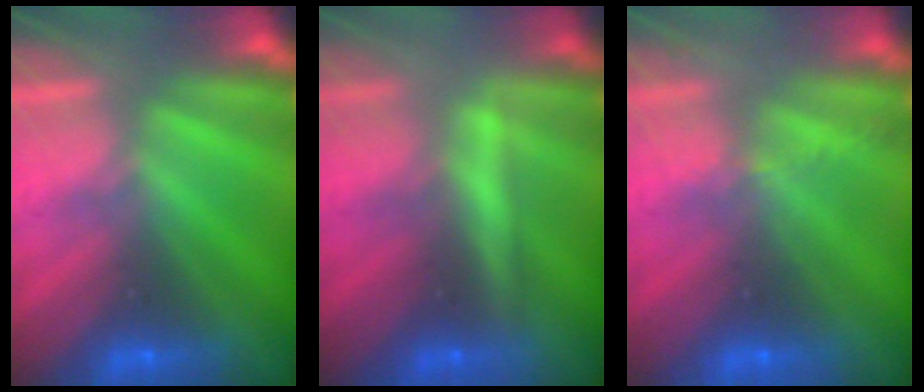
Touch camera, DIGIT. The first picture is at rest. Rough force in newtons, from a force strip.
{"total": 2.0}
{"total": 2.1}